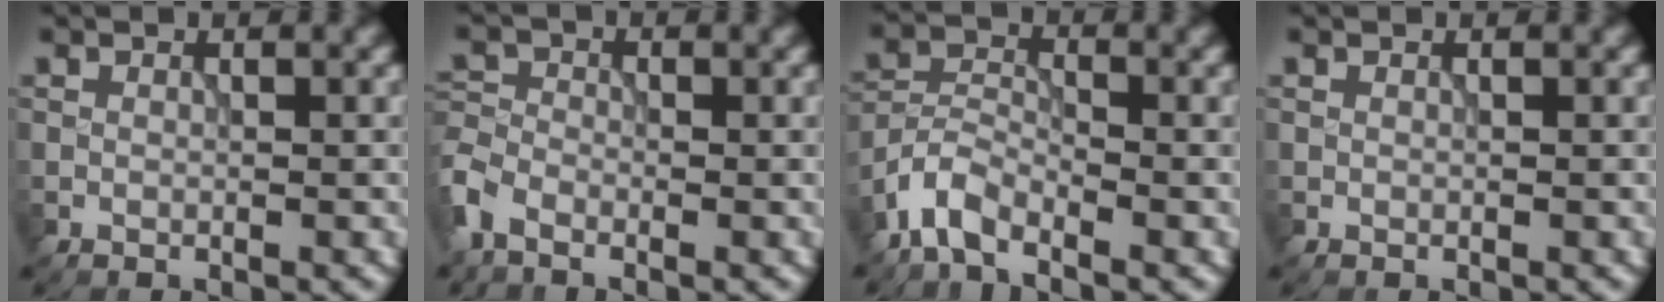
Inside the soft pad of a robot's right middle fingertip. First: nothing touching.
{"total": 3.2, "force": [-2.2, 1.6, 1.6], "torque": [-0.041, -0.003, -0.065]}
{"total": 3.6, "force": [-2.7, 1.3, 1.8], "torque": [-0.037, 0.004, -0.069]}
{"total": 0.0}